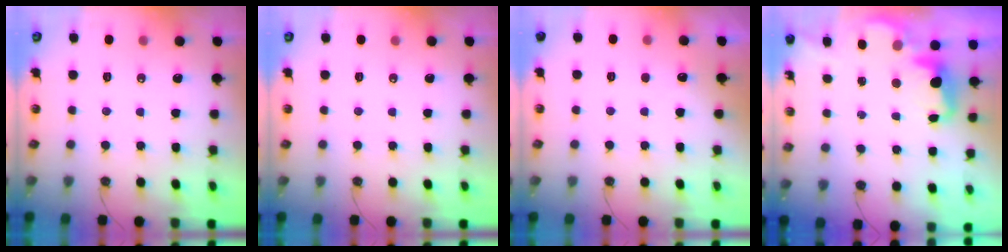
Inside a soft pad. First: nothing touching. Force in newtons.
{"total": 0.0}
{"total": 2.4, "press": 2.2, "slide": 1.0}
{"total": 2.4, "press": 2.3, "slide": 0.6}